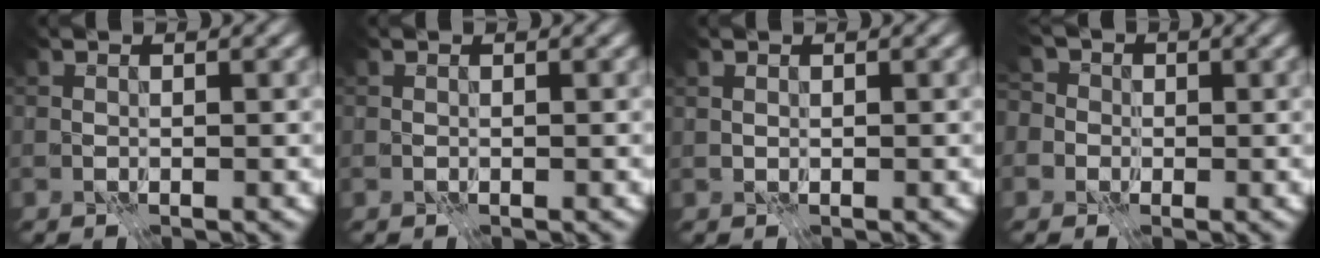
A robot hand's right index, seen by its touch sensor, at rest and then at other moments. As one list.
[{"total": 0.0}, {"total": 0.7, "force": [0.2, -0.6, -0.3], "torque": [0.009, -0.001, 0.004]}, {"total": 6.2, "force": [1.9, 5.2, 2.8], "torque": [-0.038, 0.035, -0.018]}]